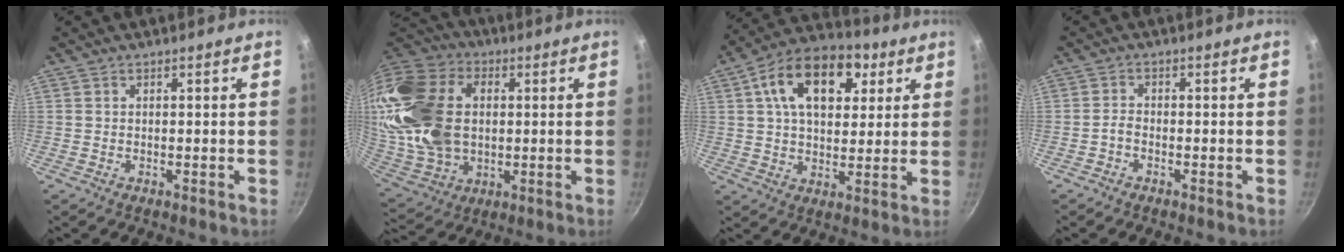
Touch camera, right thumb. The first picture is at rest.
{"total": 27.6, "force": [3.0, 19.3, 19.5], "torque": [-0.404, 0.014, 0.066]}
{"total": 17.6, "force": [6.2, 11.0, 12.2], "torque": [-0.170, 0.000, 0.088]}
{"total": 1.6, "force": [-1.1, 0.8, 0.9], "torque": [-0.022, 0.013, -0.027]}